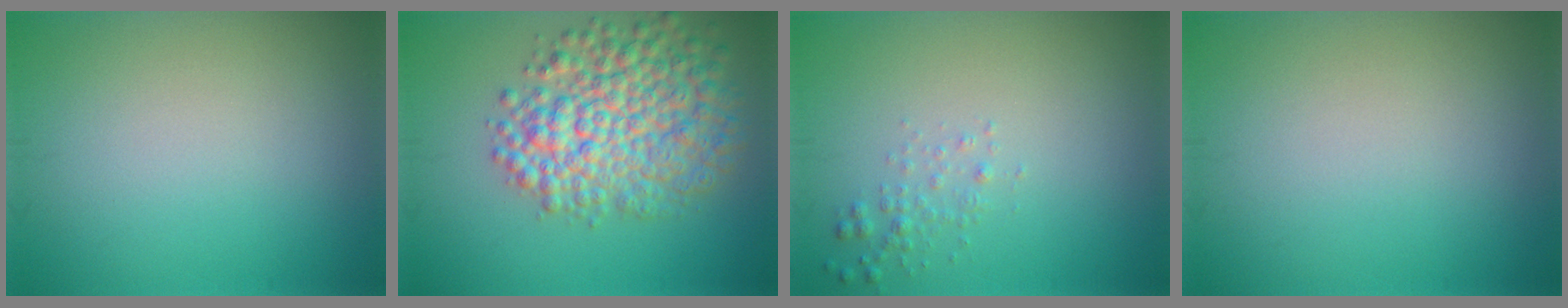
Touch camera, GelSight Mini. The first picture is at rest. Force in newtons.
{"total": 8.3, "press": 8.3, "slide": 0.2}
{"total": 1.1, "press": 1.1, "slide": 0.1}
{"total": 0.0}